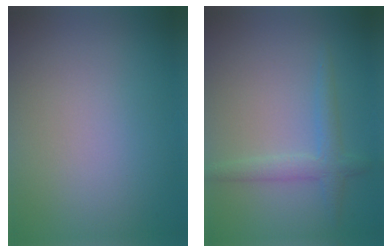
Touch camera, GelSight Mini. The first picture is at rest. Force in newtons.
{"total": 2.2, "press": 2.2, "slide": 0.1}